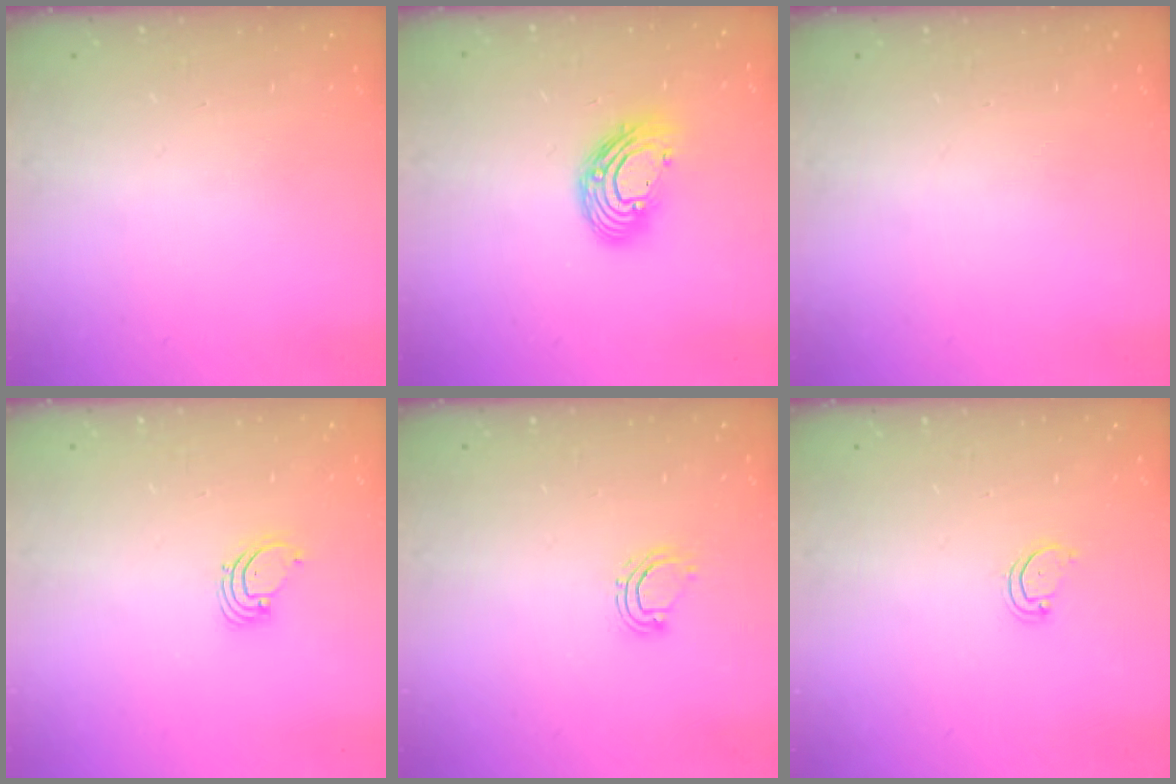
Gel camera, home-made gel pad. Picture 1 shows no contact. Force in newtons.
{"total": 11.8, "press": 11.7, "slide": 0.9}
{"total": 0.0}
{"total": 1.5, "press": 1.5, "slide": 0.1}
{"total": 4.5, "press": 4.5, "slide": 0.2}
{"total": 2.5, "press": 2.5, "slide": 0.2}